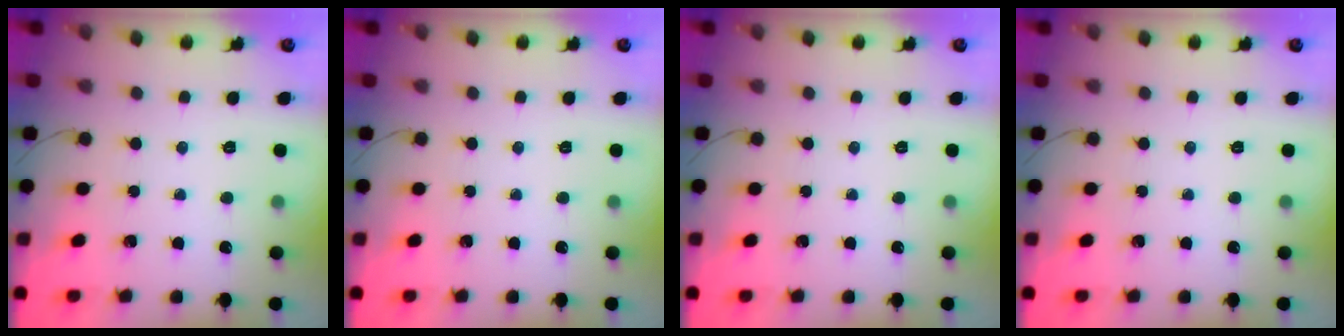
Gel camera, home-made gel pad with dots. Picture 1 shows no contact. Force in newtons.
{"total": 0.0}
{"total": 0.0}
{"total": 0.0}